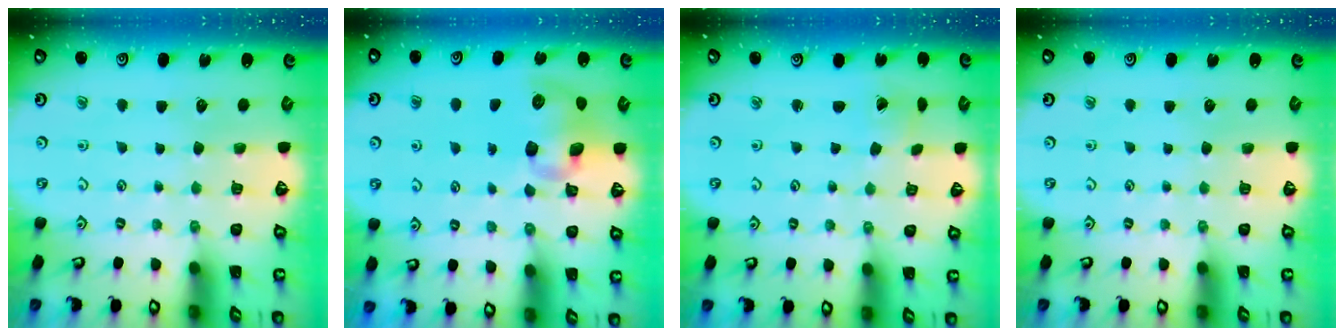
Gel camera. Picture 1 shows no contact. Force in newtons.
{"total": 9.2, "press": 9.0, "slide": 2.0}
{"total": 0.7, "press": 0.7, "slide": 0.1}
{"total": 0.0}